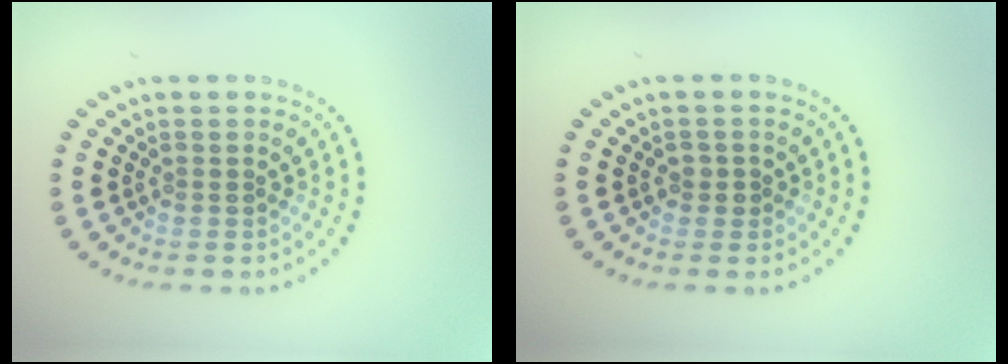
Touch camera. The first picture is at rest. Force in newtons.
{"total": 0.8, "press": 0.7, "slide": 0.4}